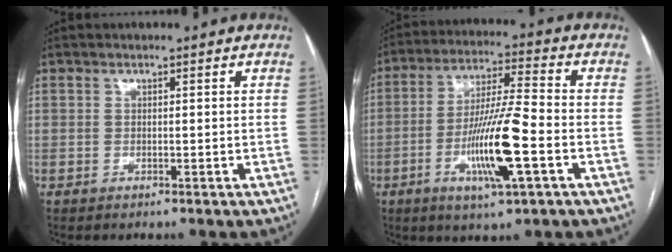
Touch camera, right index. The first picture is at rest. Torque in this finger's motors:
{"motor_torque": [1.93, -0.11, 0.98, 0.21]}